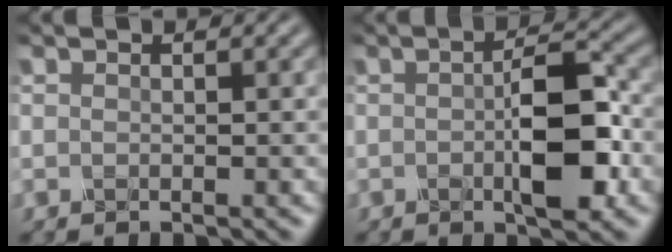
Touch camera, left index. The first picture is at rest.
{"total": 5.7, "force": [-1.2, 1.4, 5.5], "torque": [-0.094, 0.010, -0.019]}